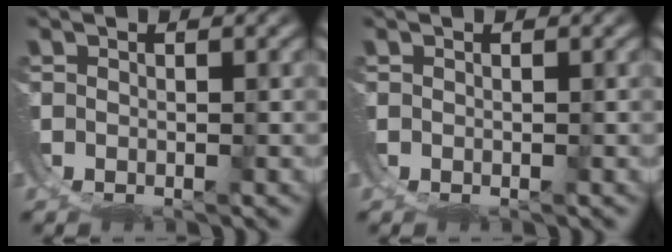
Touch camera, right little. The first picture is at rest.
{"total": 0.0}